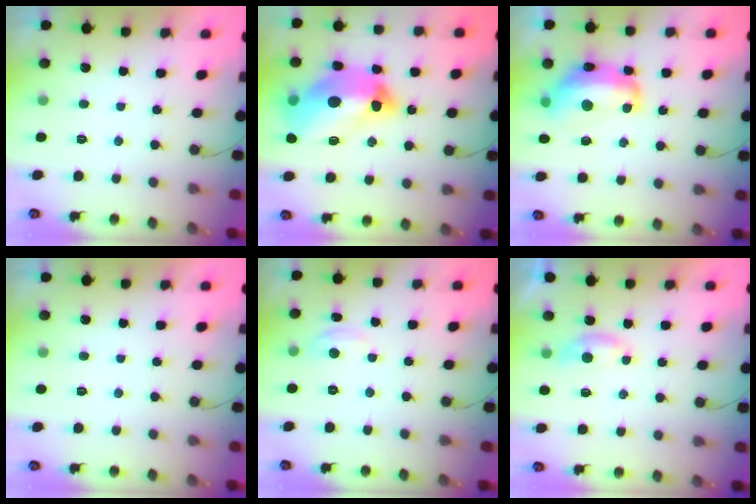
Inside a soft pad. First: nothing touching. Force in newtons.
{"total": 21.9, "press": 21.8, "slide": 2.2}
{"total": 15.0, "press": 14.9, "slide": 1.2}
{"total": 0.0}
{"total": 5.2, "press": 5.2, "slide": 0.5}
{"total": 4.5, "press": 4.5, "slide": 0.5}